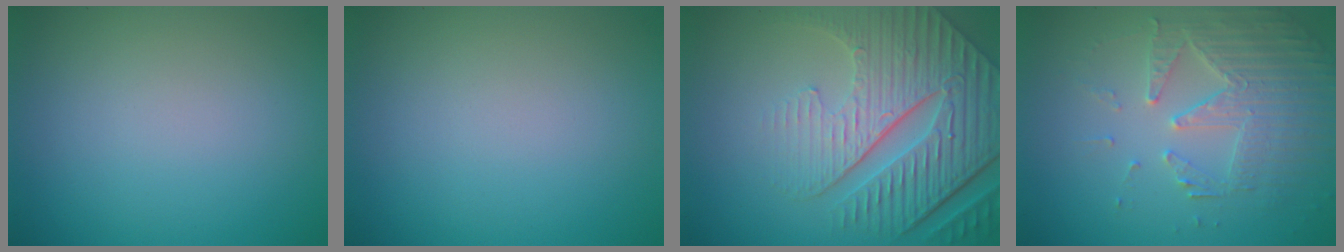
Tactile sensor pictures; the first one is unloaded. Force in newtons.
{"total": 0.0}
{"total": 8.6, "press": 6.2, "slide": 5.9}
{"total": 4.1, "press": 3.9, "slide": 1.4}